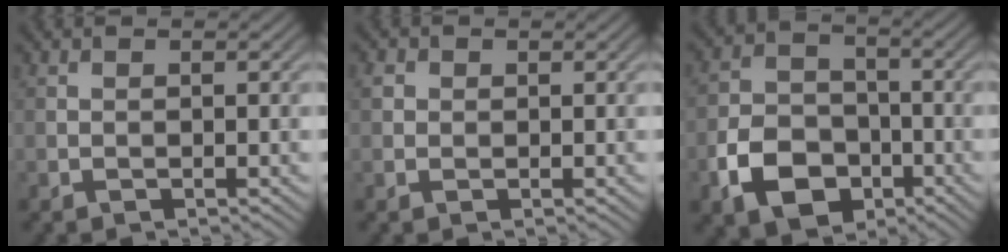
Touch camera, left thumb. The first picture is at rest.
{"total": 1.5, "force": [0.3, 1.4, 0.5], "torque": [-0.013, -0.001, 0.005]}
{"total": 8.8, "force": [-3.9, 6.3, 4.7], "torque": [-0.099, -0.013, -0.083]}